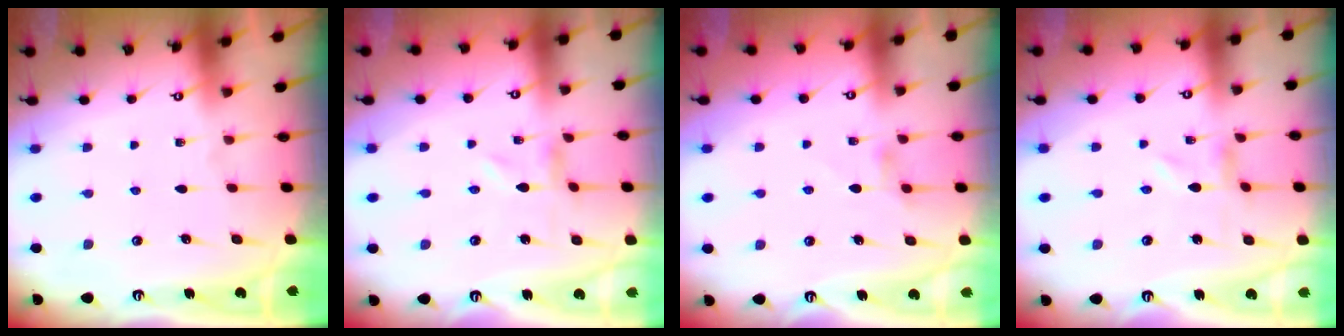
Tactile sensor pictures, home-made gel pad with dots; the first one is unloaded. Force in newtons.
{"total": 0.0}
{"total": 2.0, "press": 2.0, "slide": 0.4}
{"total": 0.0}